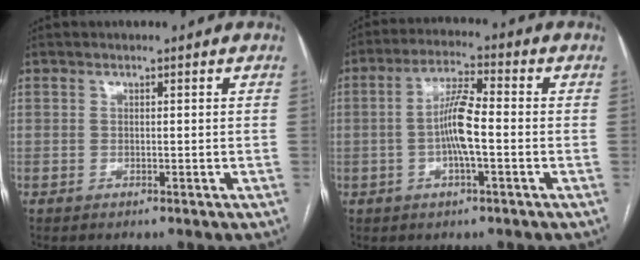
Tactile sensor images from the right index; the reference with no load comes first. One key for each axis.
{"total": 7.3, "fx": -1.0, "fy": 1.1, "fz": 7.1, "tx": -0.141, "ty": 0.008, "tz": -0.024}